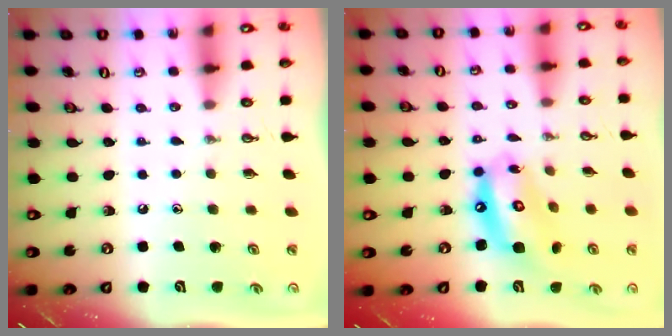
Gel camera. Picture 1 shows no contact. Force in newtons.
{"total": 13.6, "press": 13.6, "slide": 1.4}